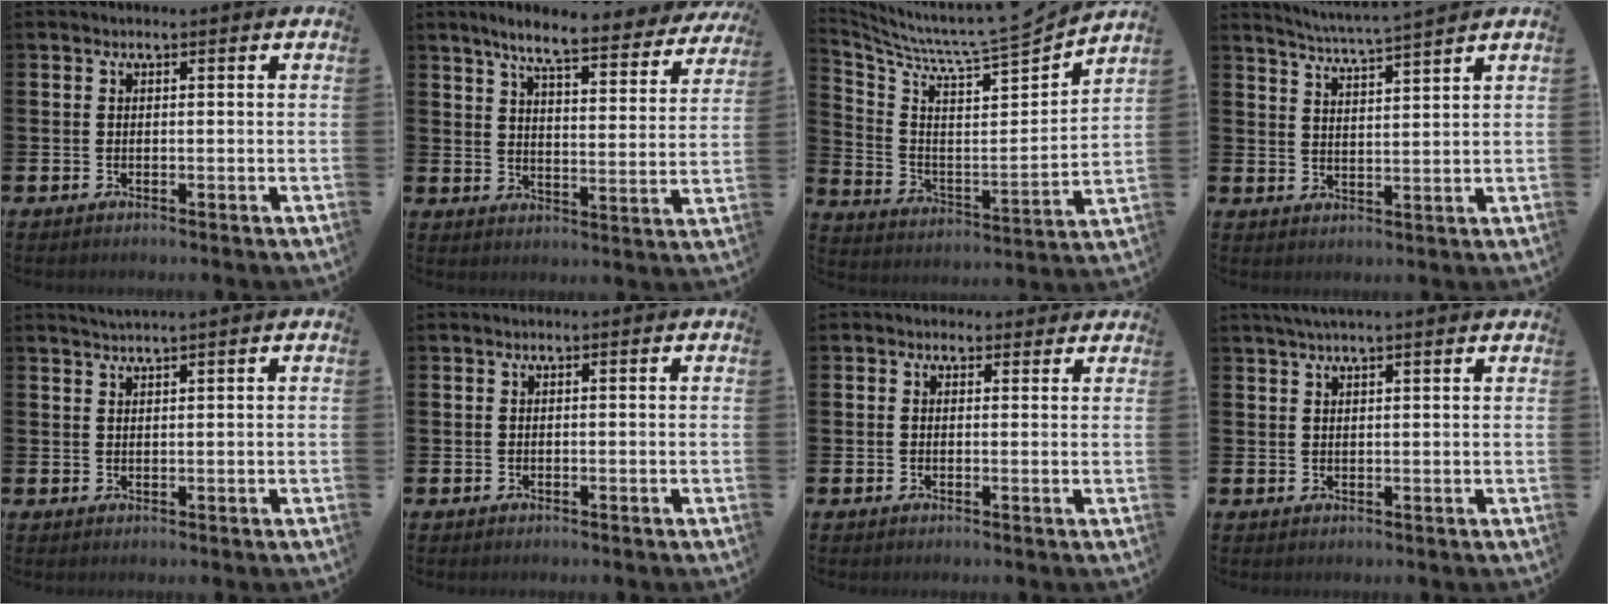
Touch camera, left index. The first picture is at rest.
{"total": 7.5, "force": [6.6, 1.0, 3.4], "torque": [-0.078, -0.040, 0.109]}
{"total": 7.4, "force": [7.0, 0.3, 2.4], "torque": [-0.079, -0.074, 0.109]}
{"total": 4.6, "force": [4.4, -1.0, 0.8], "torque": [-0.034, -0.029, 0.077]}
{"total": 1.6, "force": [1.5, -0.3, 0.3], "torque": [-0.010, 0.000, 0.030]}
{"total": 0.0}
{"total": 1.4, "force": [1.2, 0.8, 0.0], "torque": [0.009, 0.003, 0.018]}
{"total": 2.6, "force": [2.2, 0.0, 1.2], "torque": [-0.024, 0.000, 0.040]}